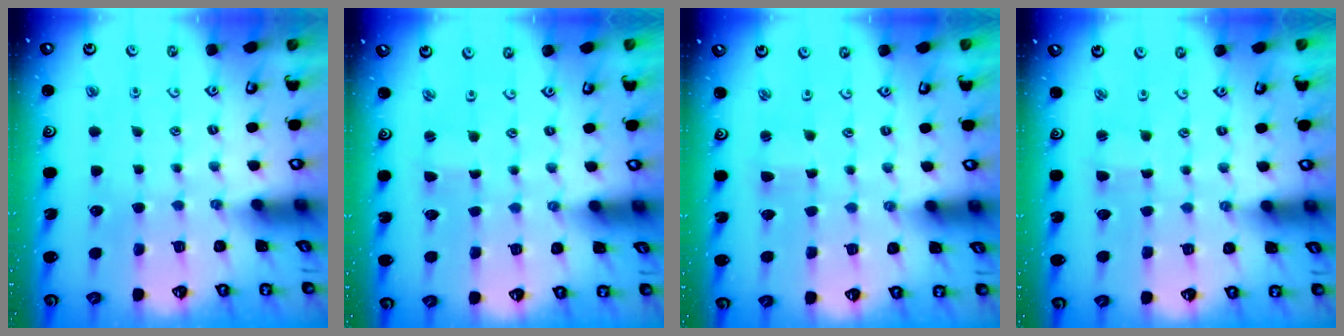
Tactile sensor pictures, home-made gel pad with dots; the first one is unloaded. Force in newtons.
{"total": 0.0}
{"total": 2.1, "press": 2.0, "slide": 0.3}
{"total": 1.5, "press": 1.5, "slide": 0.2}